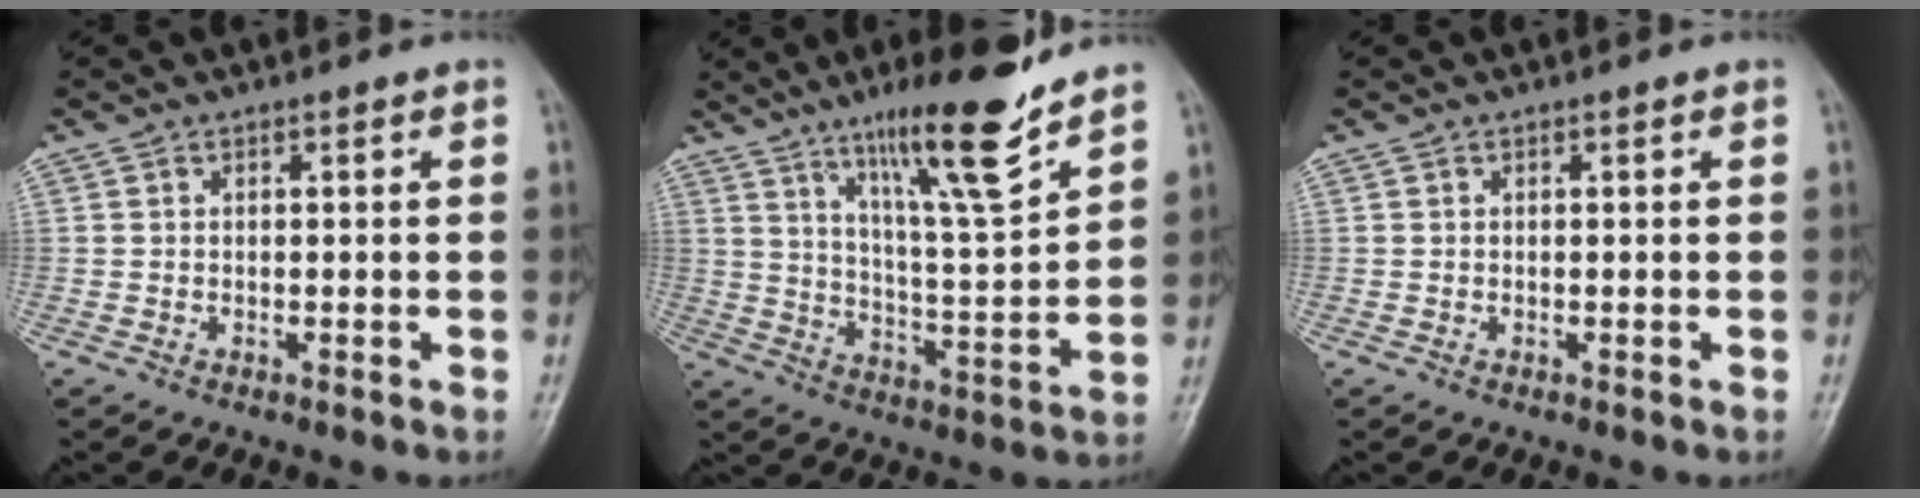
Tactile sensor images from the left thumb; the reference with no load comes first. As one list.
[{"total": 15.9, "force": [11.2, 1.9, 11.2], "torque": [-0.172, -0.071, 0.190]}, {"total": 0.0}]